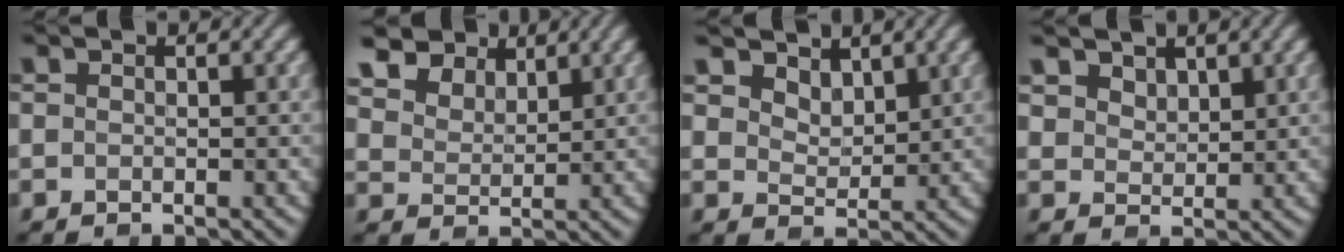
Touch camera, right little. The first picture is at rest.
{"total": 8.3, "force": [6.1, 4.6, 3.2], "torque": [-0.110, 0.006, 0.111]}
{"total": 3.5, "force": [2.9, 1.6, 1.1], "torque": [-0.038, -0.015, 0.055]}
{"total": 3.0, "force": [2.4, 1.5, 0.9], "torque": [-0.032, -0.007, 0.049]}